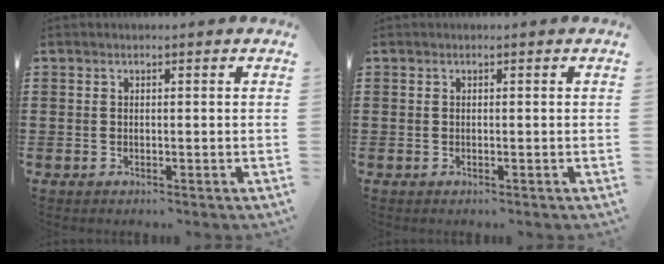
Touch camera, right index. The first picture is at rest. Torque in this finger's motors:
{"motor_torque": [0.11, 0.18, 0.00, -0.01]}